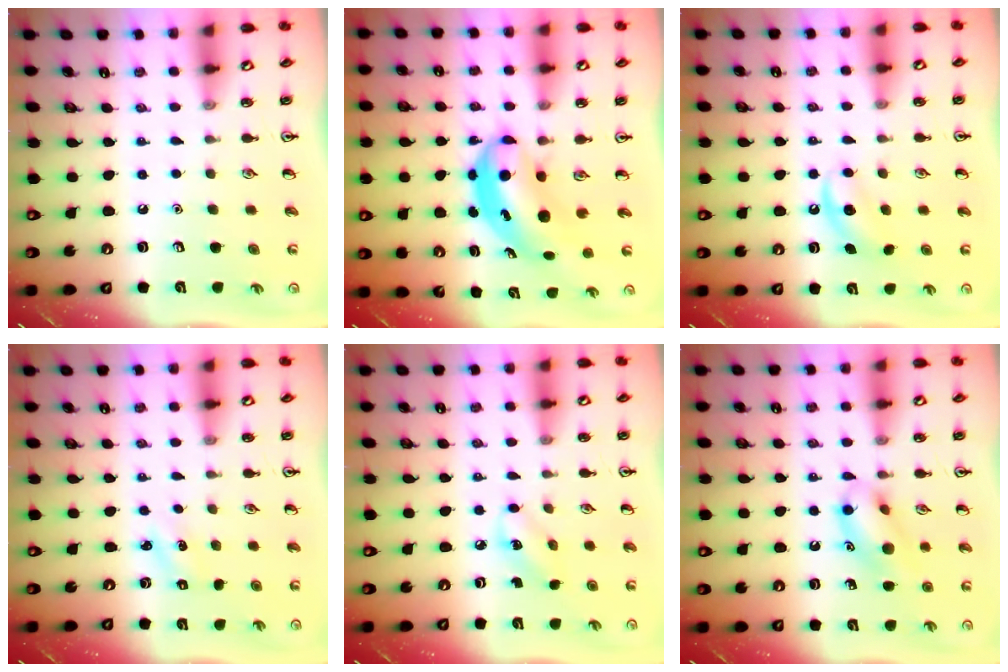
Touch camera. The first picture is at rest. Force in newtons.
{"total": 6.3, "press": 6.0, "slide": 1.8}
{"total": 6.0, "press": 5.7, "slide": 1.6}
{"total": 1.3, "press": 1.2, "slide": 0.5}
{"total": 3.6, "press": 3.4, "slide": 1.1}
{"total": 12.2, "press": 12.0, "slide": 2.2}